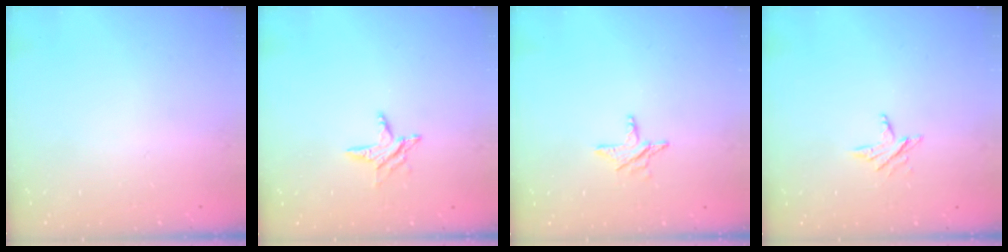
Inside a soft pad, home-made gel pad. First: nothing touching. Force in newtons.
{"total": 4.3, "press": 4.2, "slide": 0.5}
{"total": 4.9, "press": 4.8, "slide": 0.4}
{"total": 3.8, "press": 3.8, "slide": 0.5}